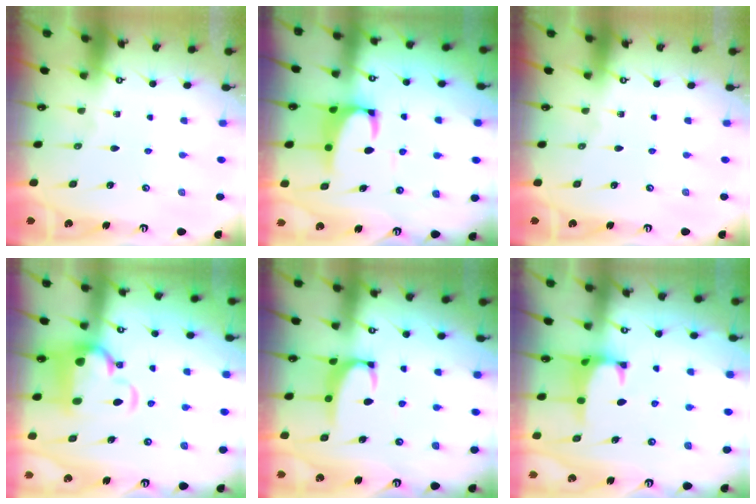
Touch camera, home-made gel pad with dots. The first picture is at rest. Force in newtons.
{"total": 4.8, "press": 4.7, "slide": 1.1}
{"total": 0.0}
{"total": 4.1, "press": 3.8, "slide": 1.4}
{"total": 2.3, "press": 2.3, "slide": 0.6}
{"total": 1.1, "press": 0.9, "slide": 0.6}